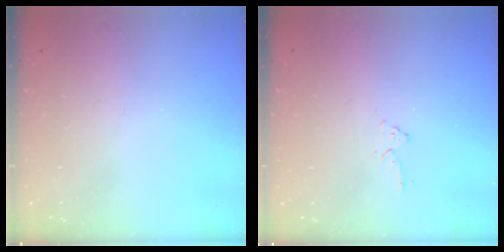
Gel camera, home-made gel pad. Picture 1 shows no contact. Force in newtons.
{"total": 5.1, "press": 5.1, "slide": 0.4}